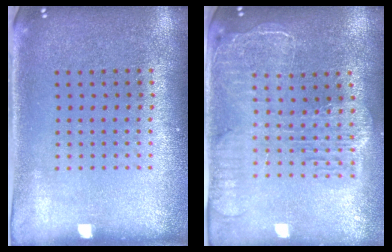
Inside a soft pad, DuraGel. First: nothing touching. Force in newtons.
{"total": 2.4, "press": 2.1, "slide": 1.1}